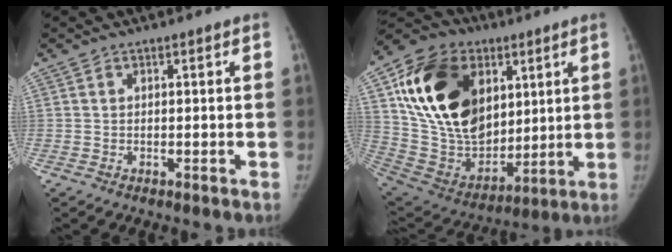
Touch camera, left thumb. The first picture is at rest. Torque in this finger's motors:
{"motor_torque": [0.13, 1.73, 2.45, -0.32, 0.23]}